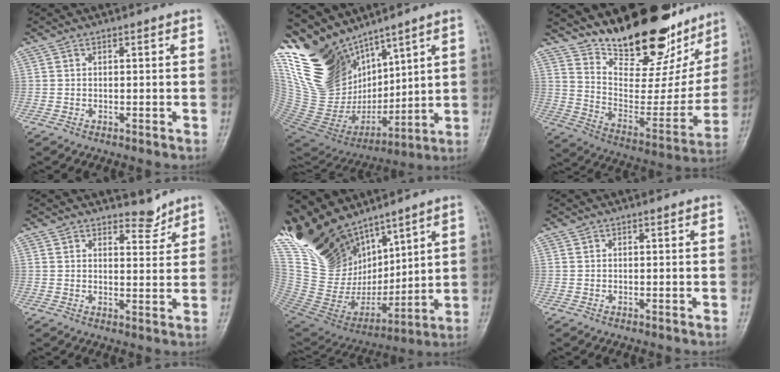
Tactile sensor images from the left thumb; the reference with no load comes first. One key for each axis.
{"total": 21.4, "fx": 14.5, "fy": 11.0, "fz": 11.4, "tx": -0.185, "ty": -0.068, "tz": 0.293}
{"total": 26.4, "fx": 20.3, "fy": 9.6, "fz": 13.8, "tx": -0.171, "ty": -0.108, "tz": 0.309}
{"total": 3.6, "fx": 3.3, "fy": 1.5, "fz": 0.6, "tx": 0.013, "ty": -0.027, "tz": 0.050}
{"total": 28.3, "fx": 19.5, "fy": 14.1, "fz": 14.9, "tx": -0.278, "ty": -0.055, "tz": 0.381}
{"total": 0.0}